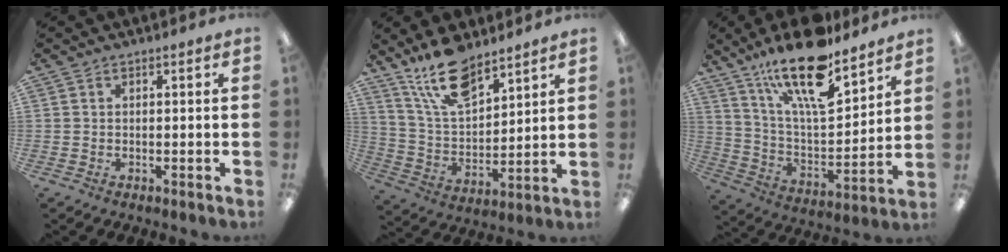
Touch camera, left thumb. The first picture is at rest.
{"total": 15.1, "force": [11.4, 6.2, 7.7], "torque": [-0.153, -0.056, 0.208]}
{"total": 21.7, "force": [15.3, 7.0, 13.6], "torque": [-0.225, -0.097, 0.259]}